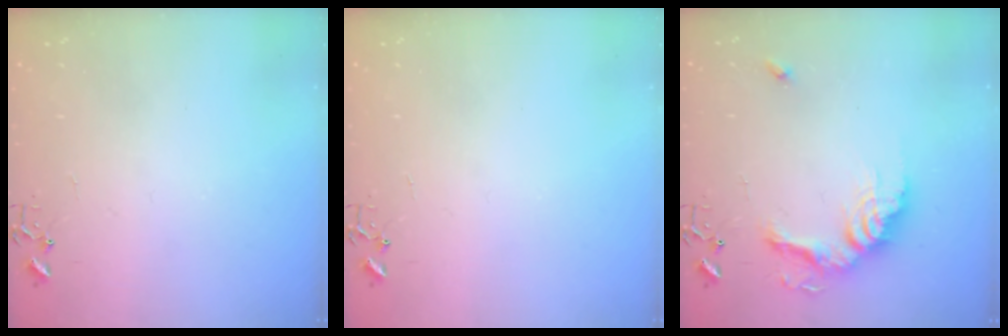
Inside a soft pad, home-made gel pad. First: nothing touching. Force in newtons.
{"total": 0.0}
{"total": 17.3, "press": 17.2, "slide": 1.5}